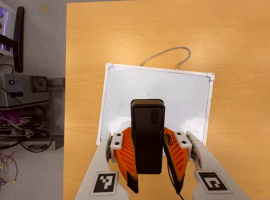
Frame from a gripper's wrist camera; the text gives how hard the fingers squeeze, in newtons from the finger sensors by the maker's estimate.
{"total": 7.7, "left": 6.1, "right": 9.2}